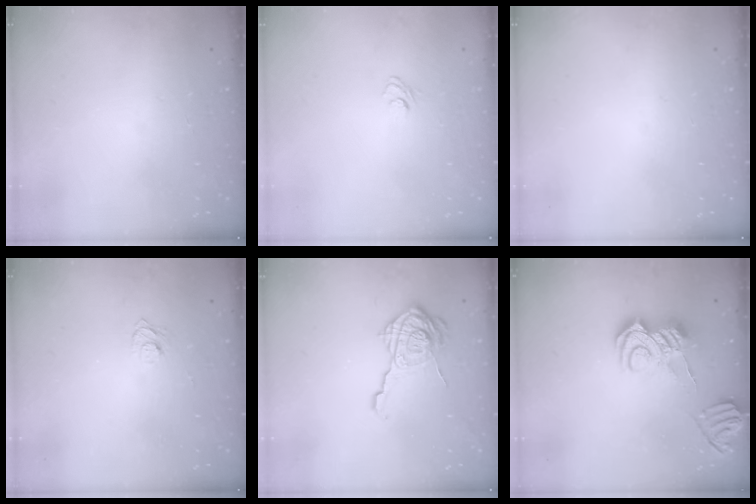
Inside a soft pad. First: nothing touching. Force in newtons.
{"total": 4.3, "press": 4.0, "slide": 1.4}
{"total": 0.0}
{"total": 5.8, "press": 5.7, "slide": 0.7}
{"total": 16.1, "press": 16.1, "slide": 0.5}
{"total": 11.2, "press": 11.2, "slide": 1.3}